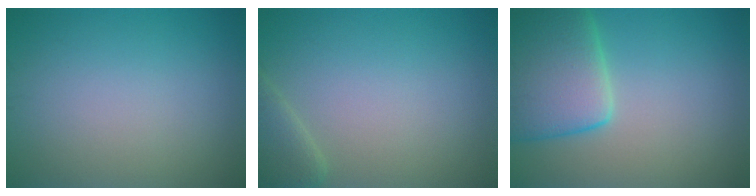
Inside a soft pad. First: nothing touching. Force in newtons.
{"total": 2.5, "press": 2.5, "slide": 0.1}
{"total": 7.7, "press": 7.7, "slide": 0.9}